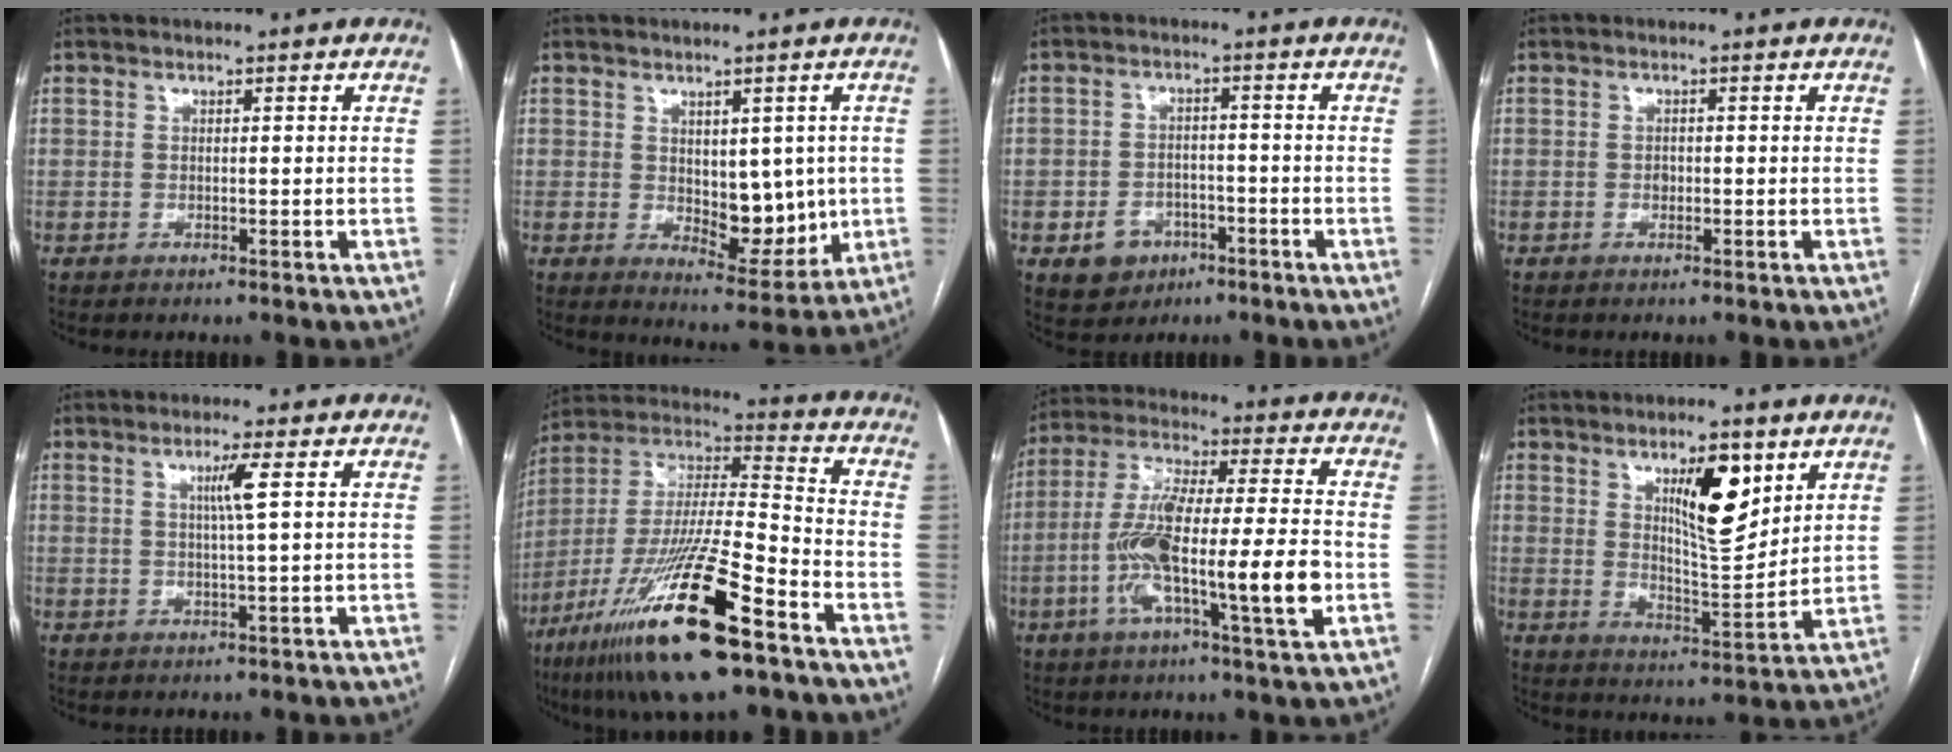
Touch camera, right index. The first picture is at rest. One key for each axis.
{"total": 8.1, "fx": 0.2, "fy": 4.3, "fz": 6.9, "tx": -0.085, "ty": -0.005, "tz": 0.022}
{"total": 5.9, "fx": -2.8, "fy": 4.8, "fz": 2.1, "tx": -0.036, "ty": 0.006, "tz": -0.035}
{"total": 0.8, "fx": -0.2, "fy": 0.6, "fz": 0.5, "tx": -0.007, "ty": 0.003, "tz": -0.004}
{"total": 3.3, "fx": 0.9, "fy": -0.8, "fz": 3.0, "tx": -0.058, "ty": -0.001, "tz": 0.017}
{"total": 23.8, "fx": -13.4, "fy": 2.7, "fz": 19.5, "tx": -0.388, "ty": -0.045, "tz": -0.243}
{"total": 17.3, "fx": -4.2, "fy": 1.6, "fz": 16.7, "tx": -0.315, "ty": 0.000, "tz": -0.074}
{"total": 10.2, "fx": 5.0, "fy": 2.7, "fz": 8.5, "tx": -0.141, "ty": -0.006, "tz": 0.087}